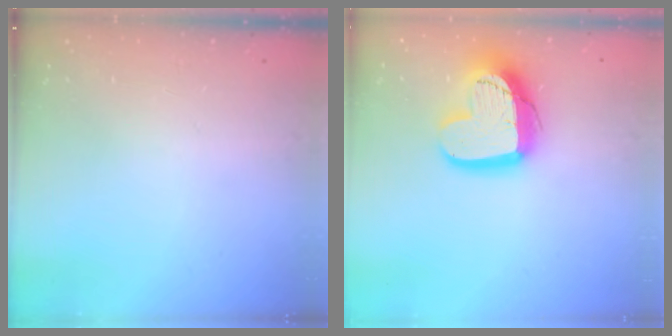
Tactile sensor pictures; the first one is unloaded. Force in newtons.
{"total": 16.7, "press": 16.6, "slide": 1.5}